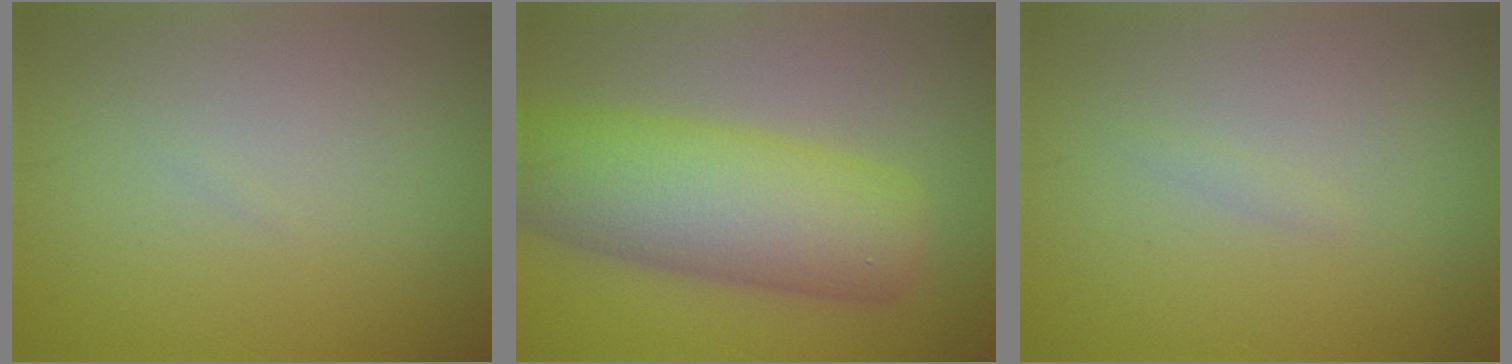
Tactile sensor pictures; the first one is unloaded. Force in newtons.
{"total": 9.8, "press": 9.8, "slide": 0.8}
{"total": 0.5, "press": 0.5, "slide": 0.1}